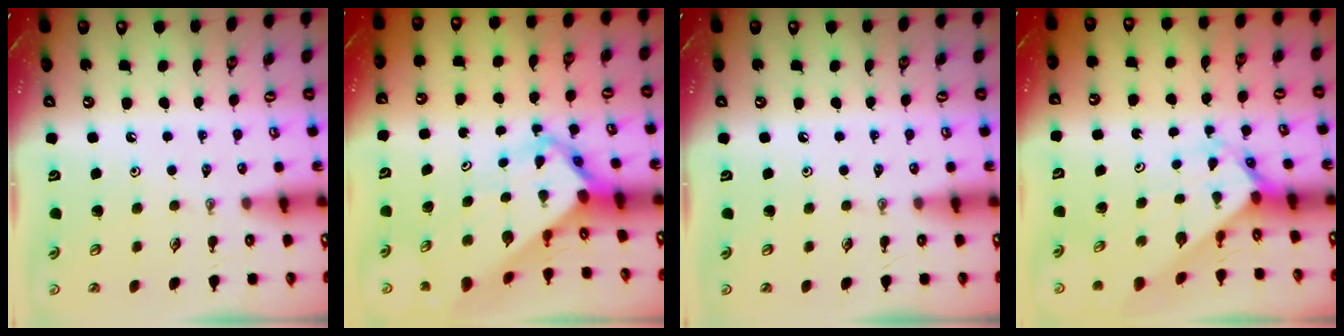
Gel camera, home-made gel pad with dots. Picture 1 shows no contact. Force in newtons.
{"total": 4.9, "press": 4.9, "slide": 0.5}
{"total": 0.0}
{"total": 2.4, "press": 2.4, "slide": 0.2}